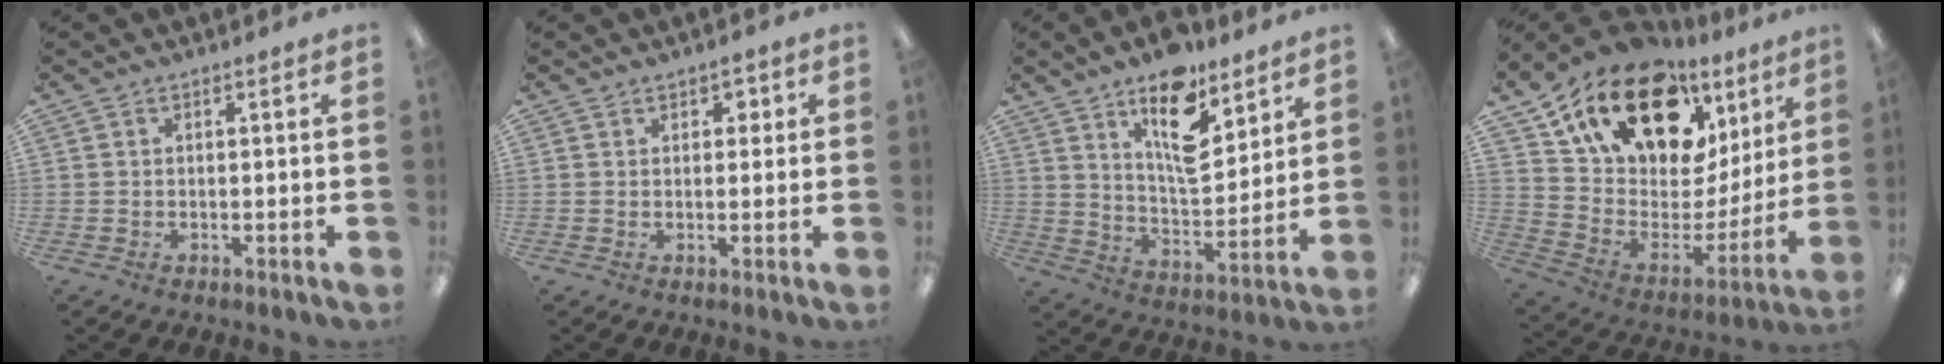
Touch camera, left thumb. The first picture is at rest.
{"total": 1.9, "force": [1.1, 1.4, 0.8], "torque": [-0.009, 0.001, 0.018]}
{"total": 15.3, "force": [10.2, 6.4, 9.4], "torque": [-0.135, -0.061, 0.171]}
{"total": 19.5, "force": [14.1, 9.5, 9.5], "torque": [-0.167, -0.098, 0.250]}